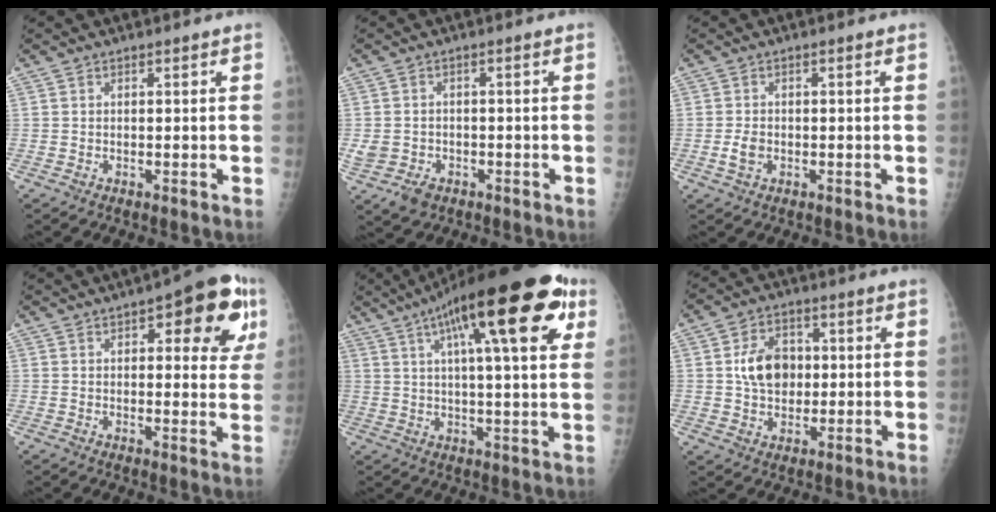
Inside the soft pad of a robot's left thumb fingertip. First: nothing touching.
{"total": 6.6, "force": [-3.1, 5.2, 2.8], "torque": [-0.067, 0.015, -0.040]}
{"total": 2.6, "force": [-0.7, 1.7, 1.8], "torque": [-0.033, 0.005, -0.013]}
{"total": 14.7, "force": [6.2, 5.8, 12.0], "torque": [-0.100, -0.006, 0.067]}
{"total": 24.3, "force": [11.1, 6.4, 20.7], "torque": [-0.299, 0.006, 0.158]}
{"total": 8.7, "force": [0.8, 6.7, 5.5], "torque": [-0.066, 0.003, 0.013]}